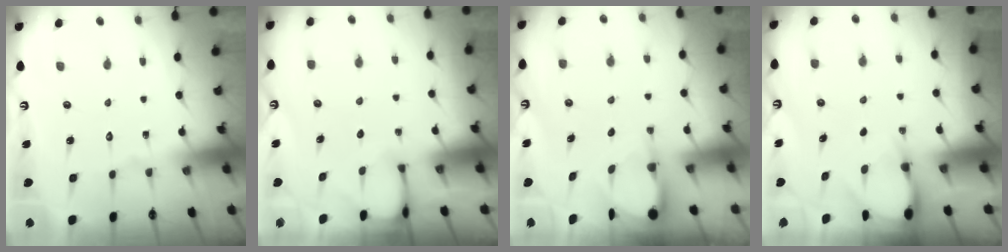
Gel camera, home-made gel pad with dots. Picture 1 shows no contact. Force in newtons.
{"total": 2.6, "press": 2.6, "slide": 0.3}
{"total": 3.9, "press": 3.9, "slide": 0.3}
{"total": 3.0, "press": 3.0, "slide": 0.4}